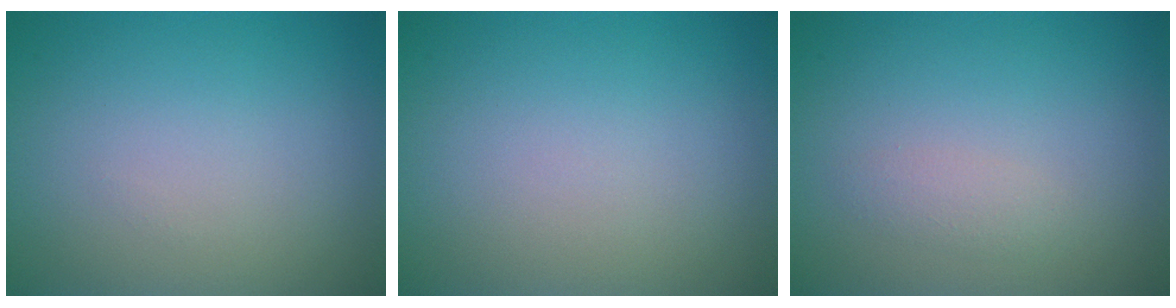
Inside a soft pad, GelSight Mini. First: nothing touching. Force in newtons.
{"total": 0.0}
{"total": 1.1, "press": 1.1, "slide": 0.1}